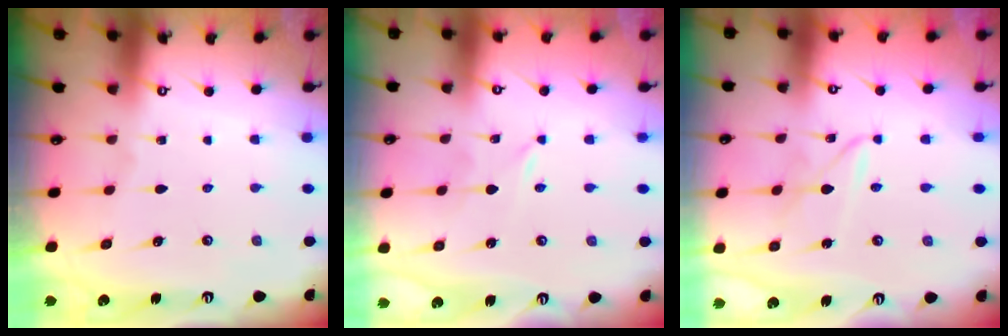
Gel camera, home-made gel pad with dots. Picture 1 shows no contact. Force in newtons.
{"total": 0.0}
{"total": 2.6, "press": 2.6, "slide": 0.2}